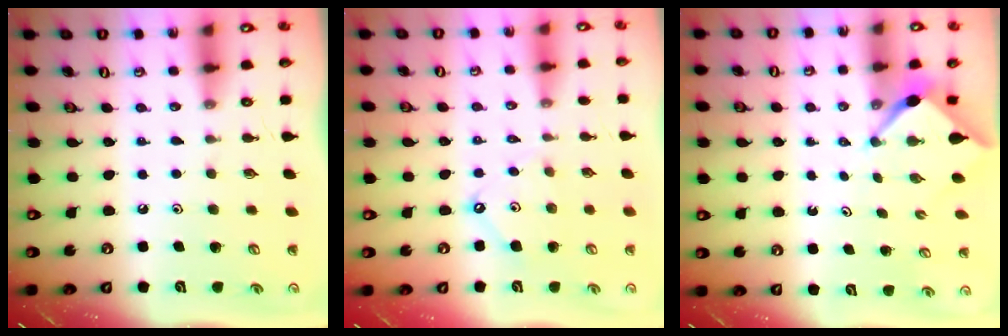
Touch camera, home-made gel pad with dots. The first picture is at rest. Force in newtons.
{"total": 6.2, "press": 6.2, "slide": 0.7}
{"total": 2.7, "press": 2.6, "slide": 0.3}